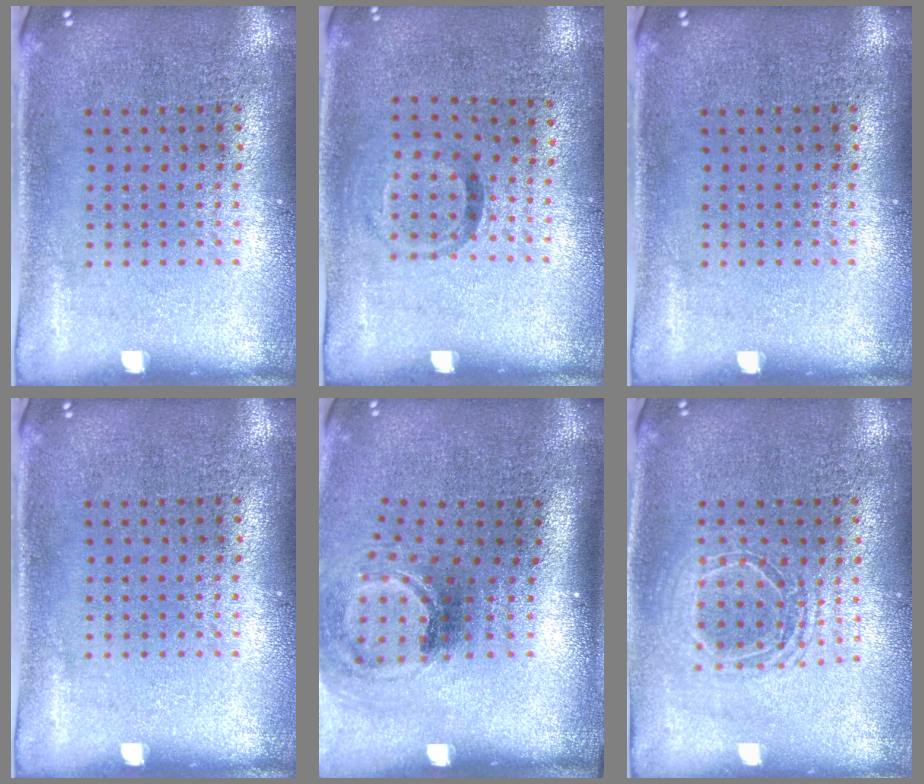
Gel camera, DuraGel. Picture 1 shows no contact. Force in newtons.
{"total": 1.0, "press": 0.6, "slide": 0.8}
{"total": 0.0}
{"total": 0.0}
{"total": 2.0, "press": 1.3, "slide": 1.6}
{"total": 1.7, "press": 1.4, "slide": 0.9}